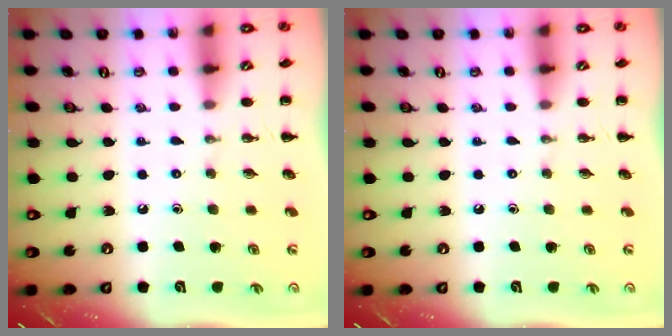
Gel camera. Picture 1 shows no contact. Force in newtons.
{"total": 0.0}